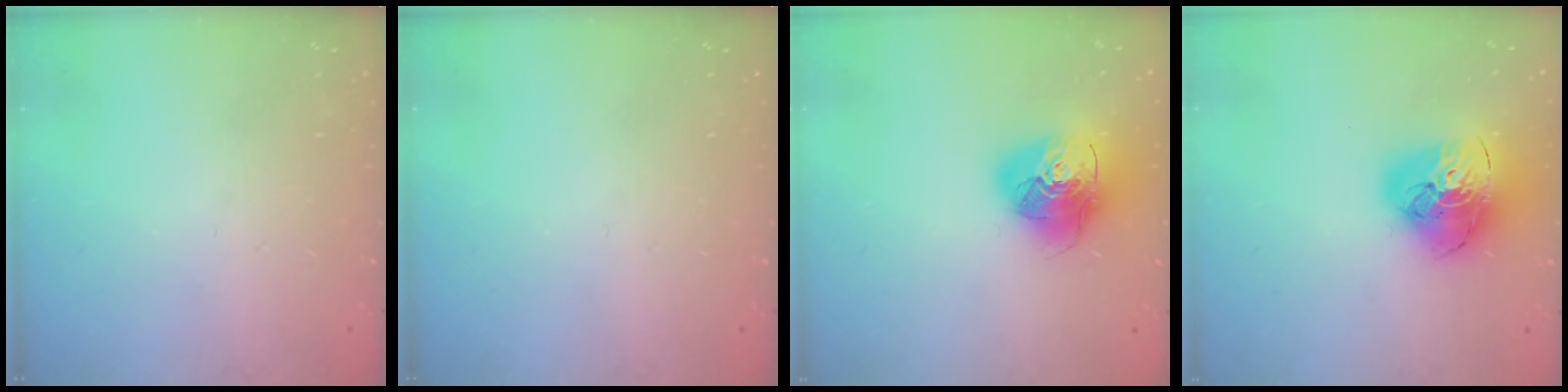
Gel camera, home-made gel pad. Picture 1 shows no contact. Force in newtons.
{"total": 0.0}
{"total": 15.9, "press": 15.8, "slide": 2.3}
{"total": 19.9, "press": 19.8, "slide": 2.2}